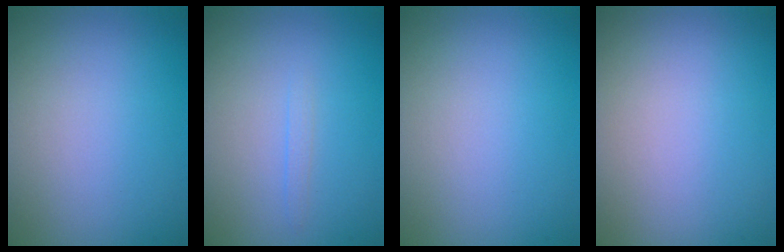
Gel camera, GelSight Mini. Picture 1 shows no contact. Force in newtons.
{"total": 0.6, "press": 0.6, "slide": 0.1}
{"total": 0.0}
{"total": 0.0}